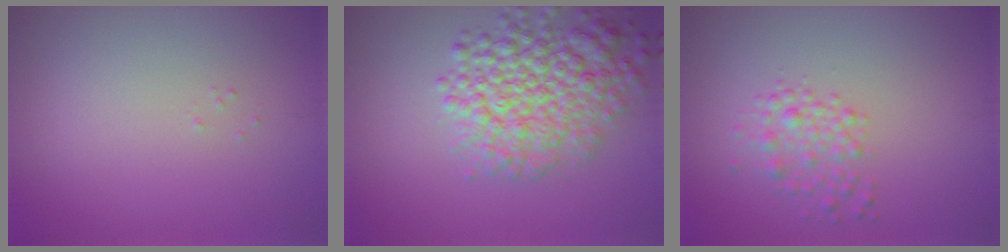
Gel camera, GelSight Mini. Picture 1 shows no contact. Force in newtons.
{"total": 7.0, "press": 7.0, "slide": 0.3}
{"total": 2.3, "press": 2.3, "slide": 0.0}